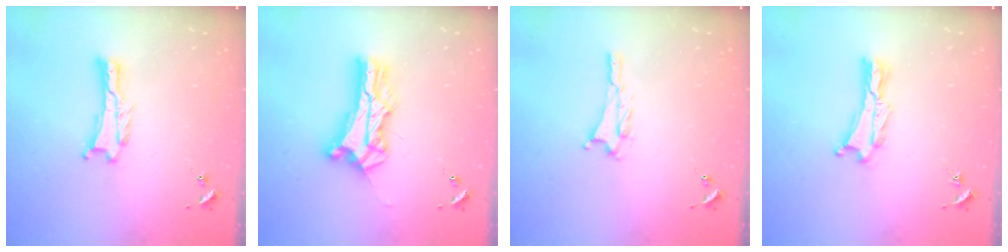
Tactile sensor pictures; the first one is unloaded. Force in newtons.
{"total": 10.1, "press": 10.0, "slide": 0.9}
{"total": 1.2, "press": 1.2, "slide": 0.2}
{"total": 0.7, "press": 0.7, "slide": 0.2}